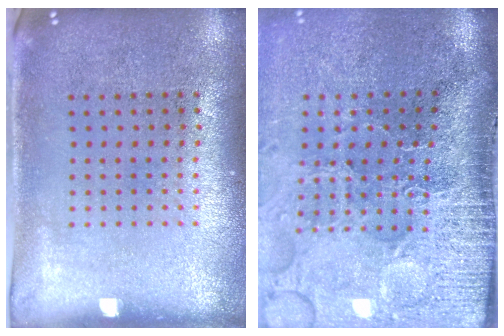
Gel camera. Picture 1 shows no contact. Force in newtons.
{"total": 5.0, "press": 4.0, "slide": 2.9}